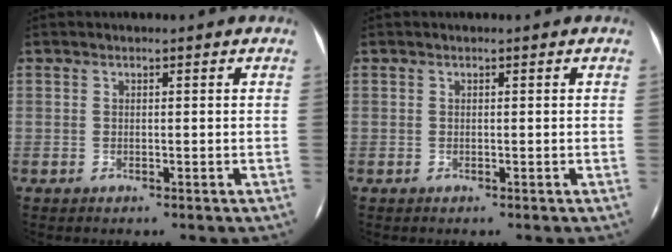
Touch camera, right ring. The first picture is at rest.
{"total": 0.0}